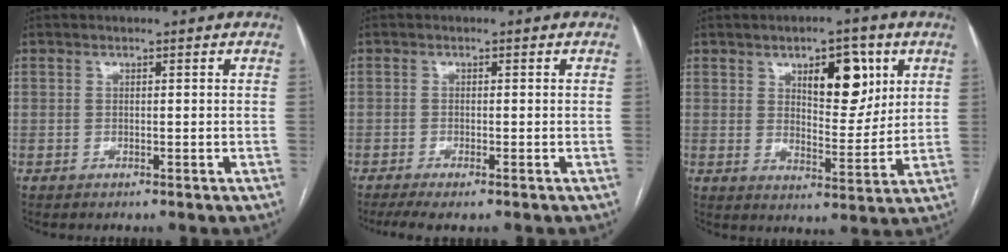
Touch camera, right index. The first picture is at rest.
{"total": 4.1, "force": [-2.9, 0.5, 2.9], "torque": [-0.049, -0.010, -0.048]}
{"total": 9.5, "force": [4.3, 3.8, 7.6], "torque": [-0.110, 0.002, 0.069]}